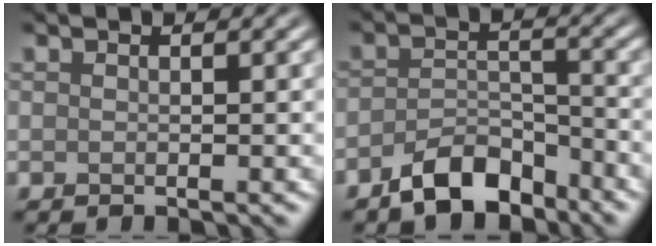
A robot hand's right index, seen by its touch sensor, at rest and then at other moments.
{"total": 4.8, "force": [-3.6, 2.2, 2.4], "torque": [-0.036, 0.000, -0.068]}